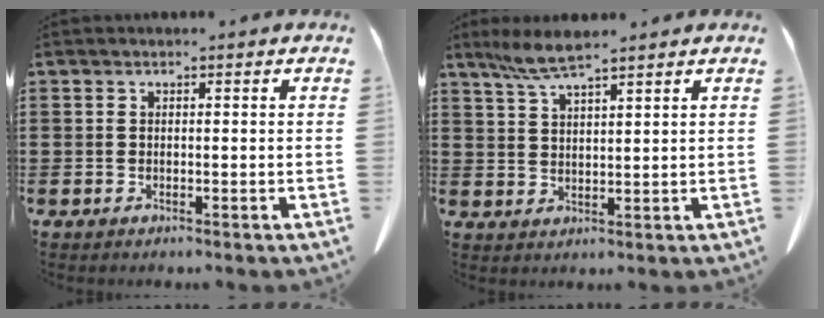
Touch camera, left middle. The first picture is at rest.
{"total": 4.9, "force": [3.7, 0.5, 3.2], "torque": [-0.072, -0.001, 0.068]}